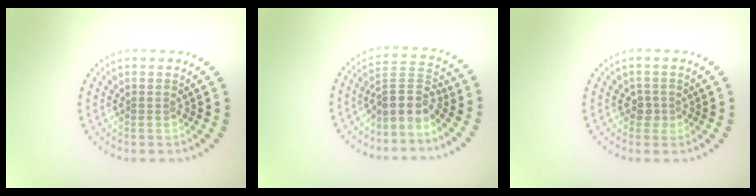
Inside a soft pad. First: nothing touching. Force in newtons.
{"total": 3.1, "press": 2.2, "slide": 2.2}
{"total": 1.3, "press": 0.9, "slide": 0.9}